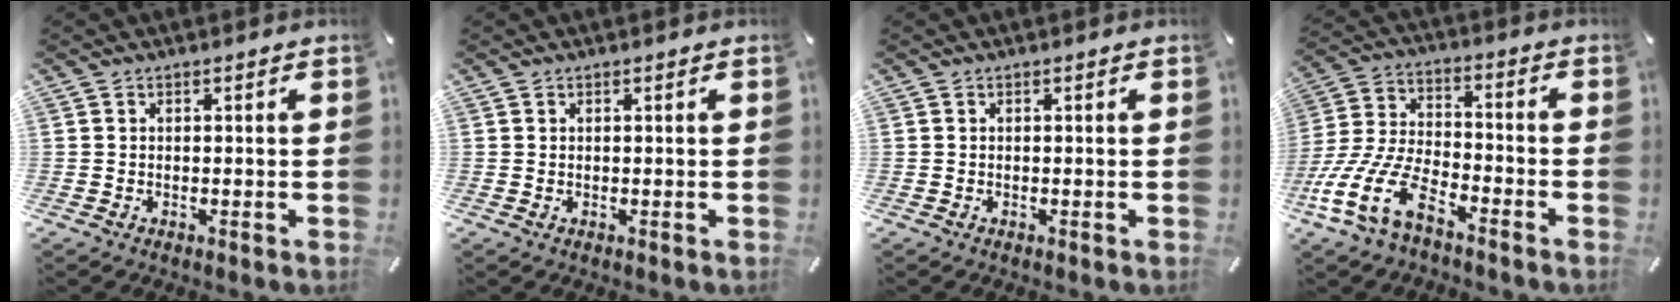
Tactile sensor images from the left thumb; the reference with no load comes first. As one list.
[{"total": 0.0}, {"total": 0.0}, {"total": 14.6, "force": [-9.4, 6.2, 9.4], "torque": [-0.207, 0.031, -0.176]}]